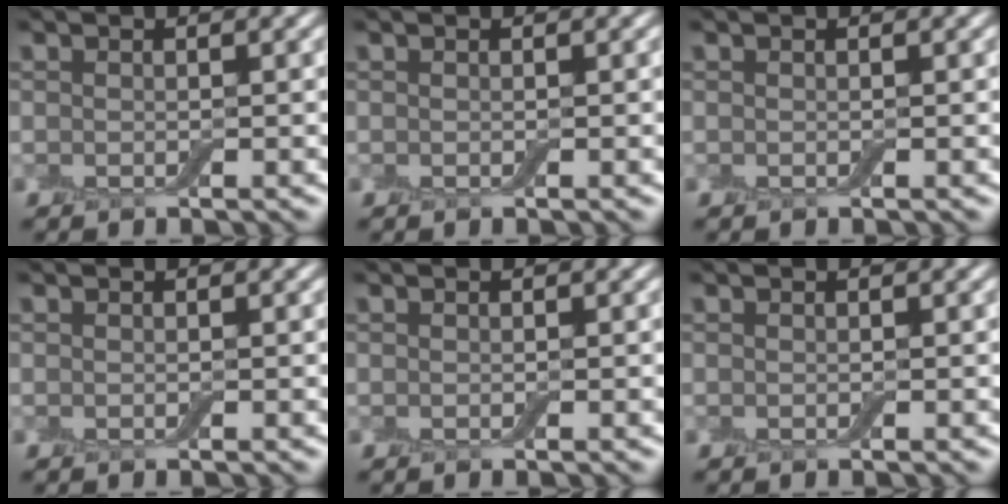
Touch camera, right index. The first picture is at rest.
{"total": 0.0}
{"total": 0.0}
{"total": 0.0}
{"total": 0.0}
{"total": 0.0}